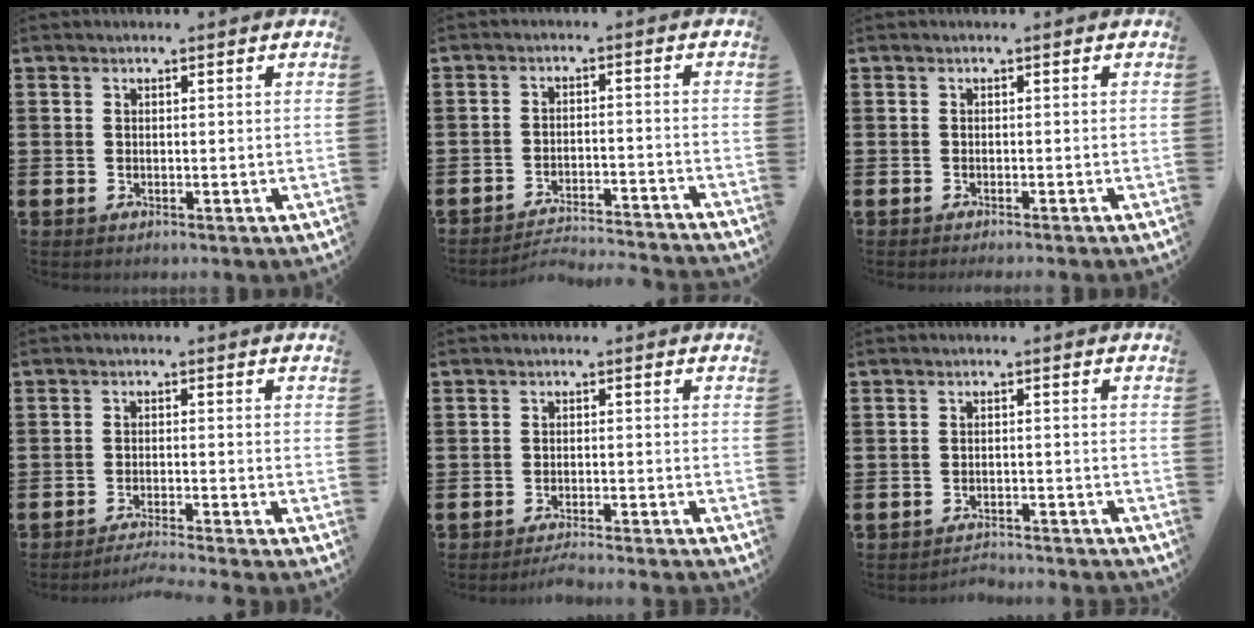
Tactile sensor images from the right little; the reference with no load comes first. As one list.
[{"total": 3.1, "force": [-3.1, -0.1, 0.1], "torque": [-0.009, 0.002, -0.067]}, {"total": 0.5, "force": [-0.5, -0.2, 0.0], "torque": [-0.002, 0.001, -0.010]}, {"total": 2.3, "force": [-2.2, -0.4, 0.6], "torque": [-0.008, 0.003, -0.044]}, {"total": 2.2, "force": [-2.1, -0.2, 0.6], "torque": [-0.011, 0.004, -0.042]}, {"total": 2.3, "force": [-2.3, -0.1, -0.1], "torque": [-0.005, 0.005, -0.049]}]